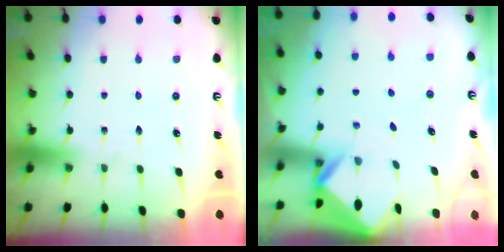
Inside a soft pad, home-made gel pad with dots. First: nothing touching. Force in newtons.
{"total": 2.7, "press": 2.7, "slide": 0.2}